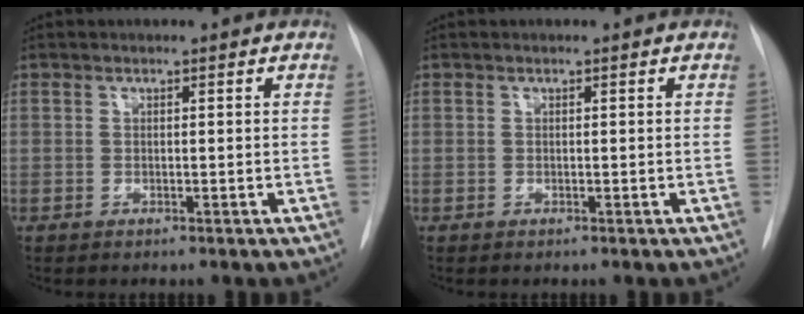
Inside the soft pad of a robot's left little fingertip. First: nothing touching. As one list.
[{"total": 0.0}]